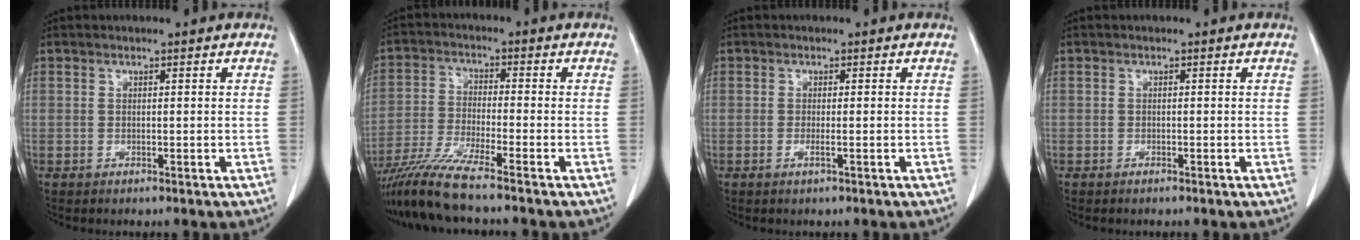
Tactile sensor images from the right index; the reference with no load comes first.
{"total": 8.8, "force": [-7.5, -1.3, 4.5], "torque": [-0.088, -0.026, -0.139]}
{"total": 1.1, "force": [-0.4, -0.1, 1.0], "torque": [-0.022, -0.004, -0.007]}
{"total": 0.0}